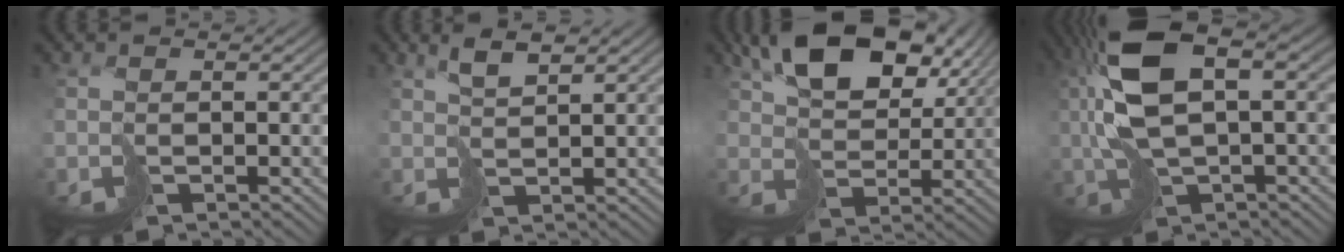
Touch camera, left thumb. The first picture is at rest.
{"total": 3.2, "force": [2.1, 0.8, 2.3], "torque": [-0.052, 0.005, 0.042]}
{"total": 12.4, "force": [6.5, 7.1, 7.8], "torque": [-0.158, 0.007, 0.121]}
{"total": 12.2, "force": [2.0, 5.1, 10.9], "torque": [-0.242, 0.004, 0.041]}